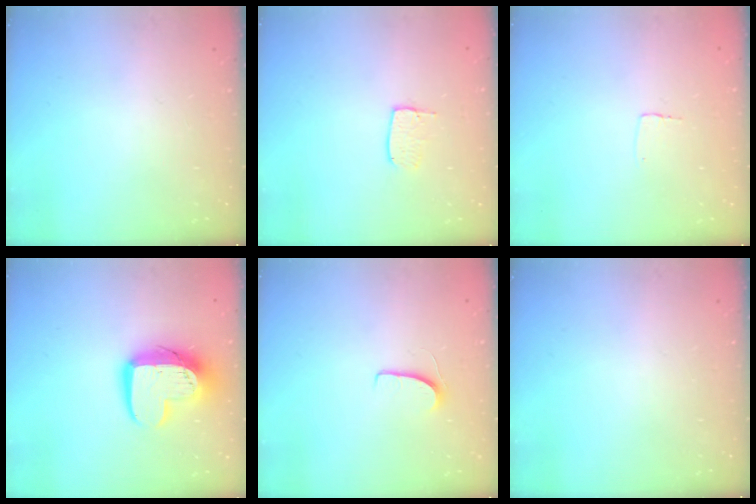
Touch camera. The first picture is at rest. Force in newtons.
{"total": 5.5, "press": 5.5, "slide": 0.4}
{"total": 2.6, "press": 2.6, "slide": 0.1}
{"total": 13.9, "press": 13.9, "slide": 1.0}
{"total": 5.1, "press": 5.0, "slide": 0.5}
{"total": 0.0}